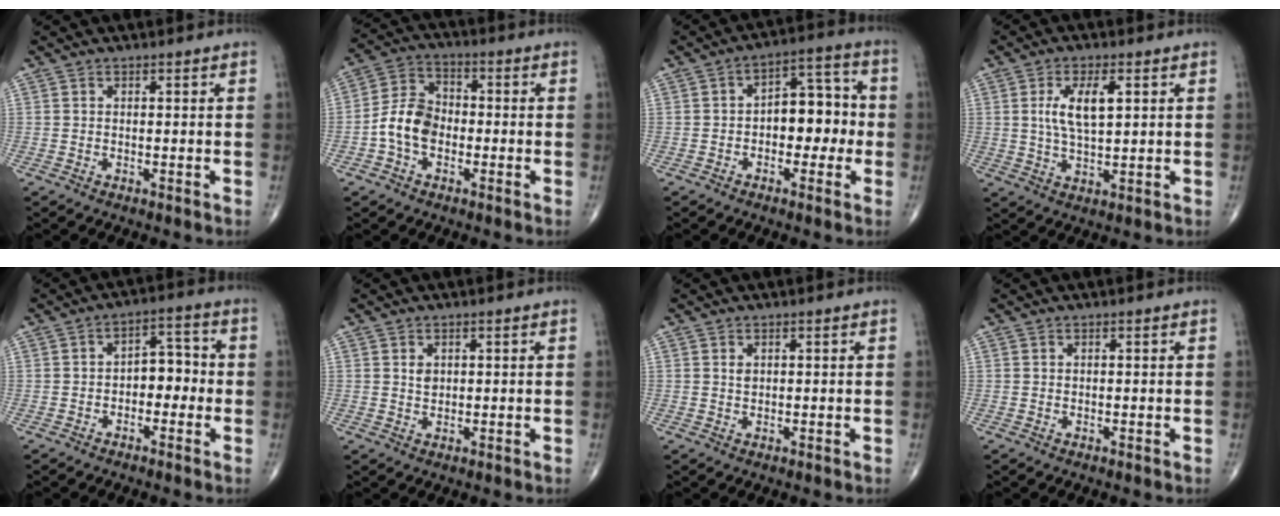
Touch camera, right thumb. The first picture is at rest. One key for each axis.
{"total": 8.5, "fx": -2.0, "fy": 6.1, "fz": 5.7, "tx": -0.095, "ty": 0.031, "tz": -0.052}
{"total": 9.6, "fx": -1.1, "fy": 6.0, "fz": 7.4, "tx": -0.061, "ty": 0.037, "tz": -0.029}
{"total": 7.7, "fx": 2.0, "fy": 3.1, "fz": 6.8, "tx": -0.128, "ty": -0.007, "tz": 0.039}
{"total": 6.2, "fx": -1.2, "fy": 3.9, "fz": 4.6, "tx": -0.036, "ty": 0.031, "tz": -0.030}
{"total": 1.7, "fx": 0.5, "fy": 1.2, "fz": 1.0, "tx": -0.008, "ty": -0.004, "tz": 0.011}
{"total": 0.9, "fx": 0.4, "fy": 0.6, "fz": 0.6, "tx": -0.005, "ty": 0.000, "tz": 0.008}
{"total": 0.0}